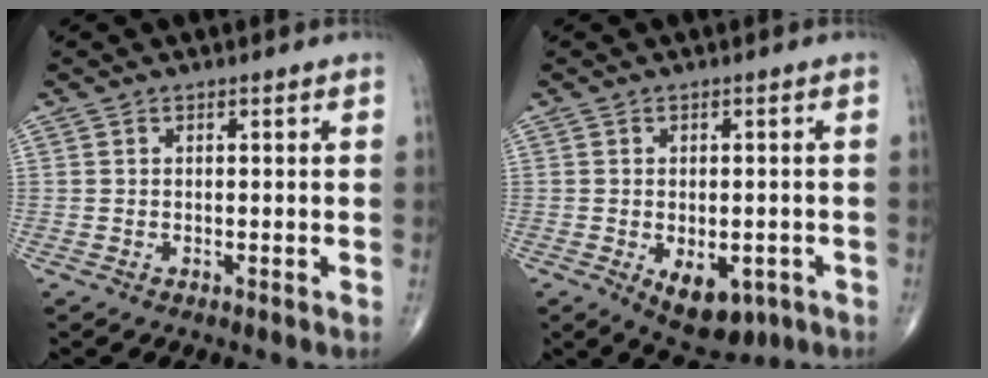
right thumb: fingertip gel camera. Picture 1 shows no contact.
{"total": 8.6, "force": [-3.1, 5.0, 6.3], "torque": [-0.075, 0.002, -0.032]}